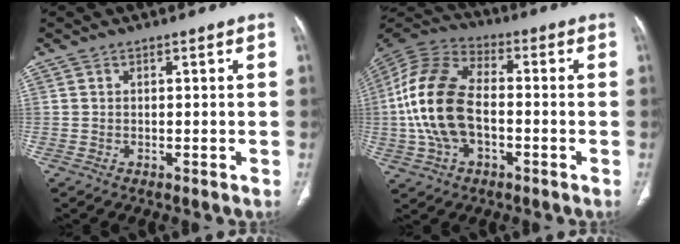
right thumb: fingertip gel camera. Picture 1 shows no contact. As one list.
[{"total": 18.6, "force": [-1.8, 10.9, 14.9], "torque": [-0.315, 0.024, -0.033]}]